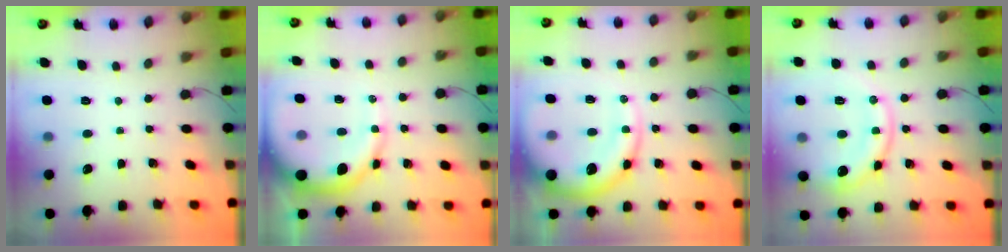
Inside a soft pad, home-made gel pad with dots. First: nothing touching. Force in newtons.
{"total": 12.6, "press": 12.2, "slide": 3.0}
{"total": 17.4, "press": 16.9, "slide": 4.4}
{"total": 12.4, "press": 12.4, "slide": 0.4}